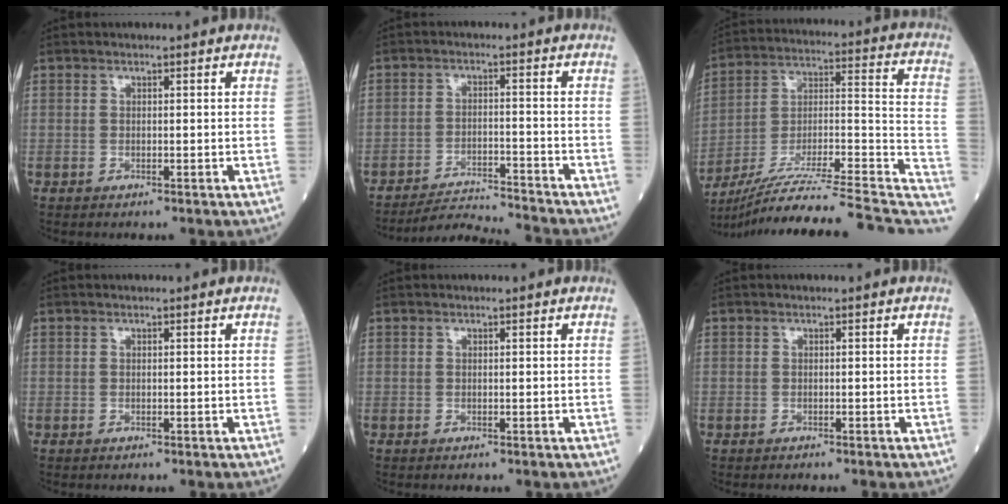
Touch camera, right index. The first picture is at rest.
{"total": 8.4, "force": [-8.2, -1.6, 0.4], "torque": [-0.009, -0.005, -0.139]}
{"total": 28.3, "force": [-23.1, 0.7, 16.5], "torque": [-0.208, -0.001, -0.355]}
{"total": 0.0}
{"total": 0.0}
{"total": 0.8, "force": [-0.7, 0.1, 0.4], "torque": [-0.005, -0.001, -0.009]}